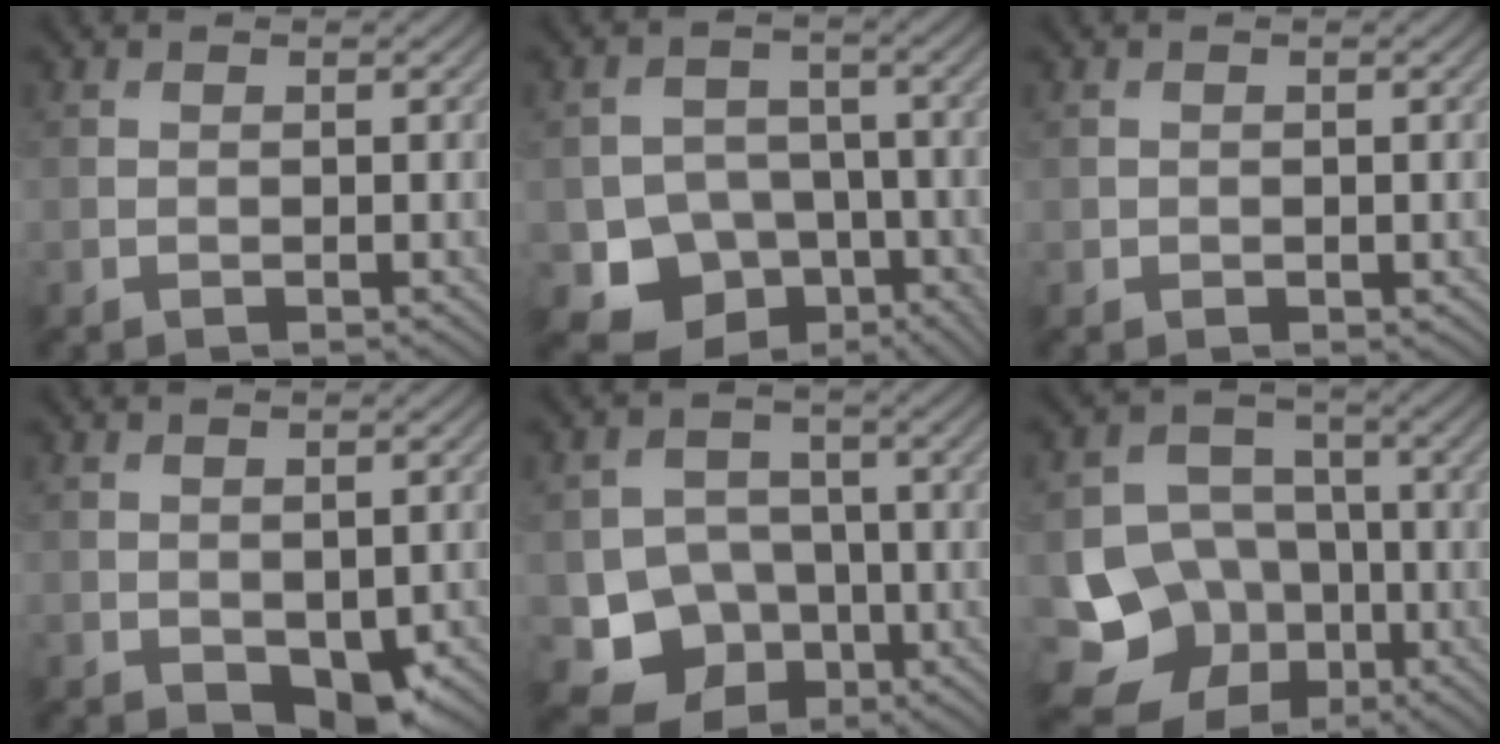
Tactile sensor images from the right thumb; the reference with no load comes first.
{"total": 8.5, "force": [-3.8, 6.8, 3.4], "torque": [-0.059, -0.026, -0.069]}
{"total": 0.8, "force": [0.1, 0.8, 0.2], "torque": [-0.003, -0.006, 0.002]}
{"total": 5.2, "force": [-1.9, 3.2, 3.6], "torque": [-0.056, -0.024, -0.017]}
{"total": 8.2, "force": [-3.5, 6.7, 3.2], "torque": [-0.059, -0.024, -0.067]}
{"total": 13.5, "force": [-5.9, 10.9, 5.4], "torque": [-0.118, -0.034, -0.103]}